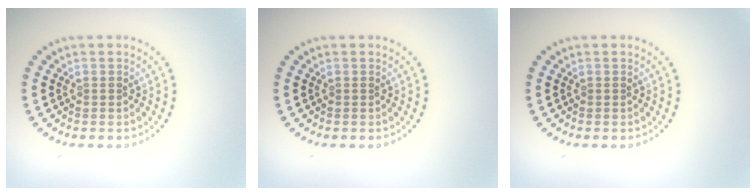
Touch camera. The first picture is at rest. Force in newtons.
{"total": 0.0}
{"total": 0.0}